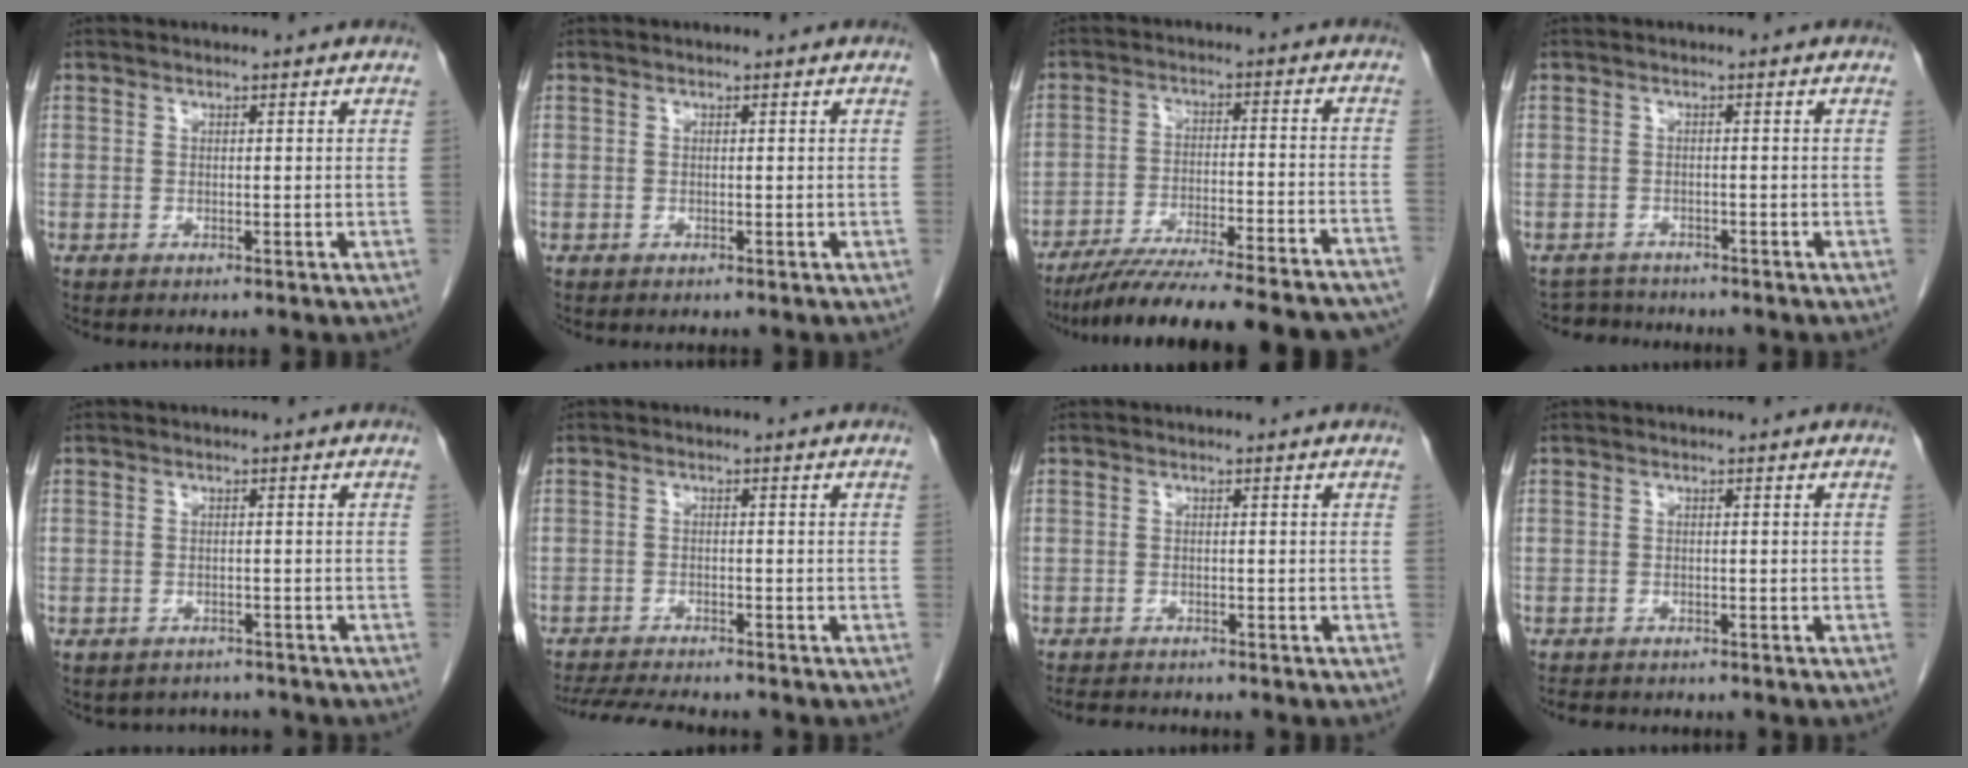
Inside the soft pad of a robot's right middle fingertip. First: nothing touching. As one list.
[{"total": 0.0}, {"total": 25.2, "force": [-22.5, 1.6, 11.2], "torque": [-0.122, -0.022, -0.312]}, {"total": 2.8, "force": [-2.6, 0.6, -0.8], "torque": [0.012, -0.009, -0.043]}, {"total": 3.8, "force": [-3.3, 1.8, 0.1], "torque": [0.000, 0.008, -0.043]}, {"total": 8.0, "force": [-7.3, 0.7, 3.2], "torque": [-0.052, -0.016, -0.116]}, {"total": 3.7, "force": [-3.5, 0.9, 1.1], "torque": [-0.016, -0.010, -0.054]}, {"total": 3.3, "force": [-2.9, 1.3, 1.1], "torque": [-0.020, -0.006, -0.039]}]